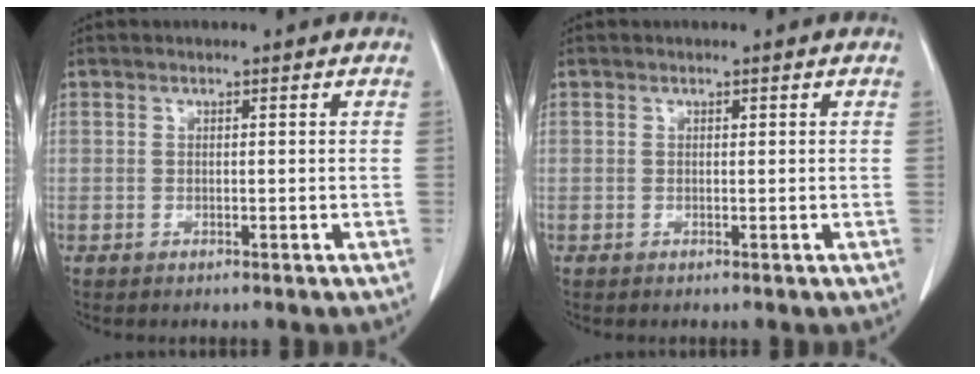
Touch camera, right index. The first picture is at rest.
{"total": 0.0}